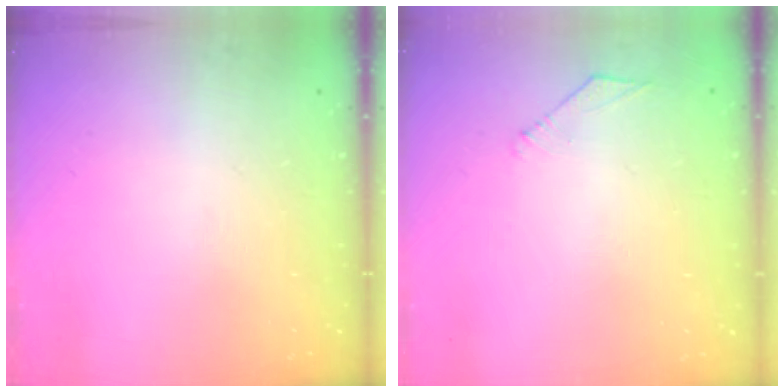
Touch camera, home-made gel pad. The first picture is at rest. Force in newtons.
{"total": 2.6, "press": 2.5, "slide": 0.6}